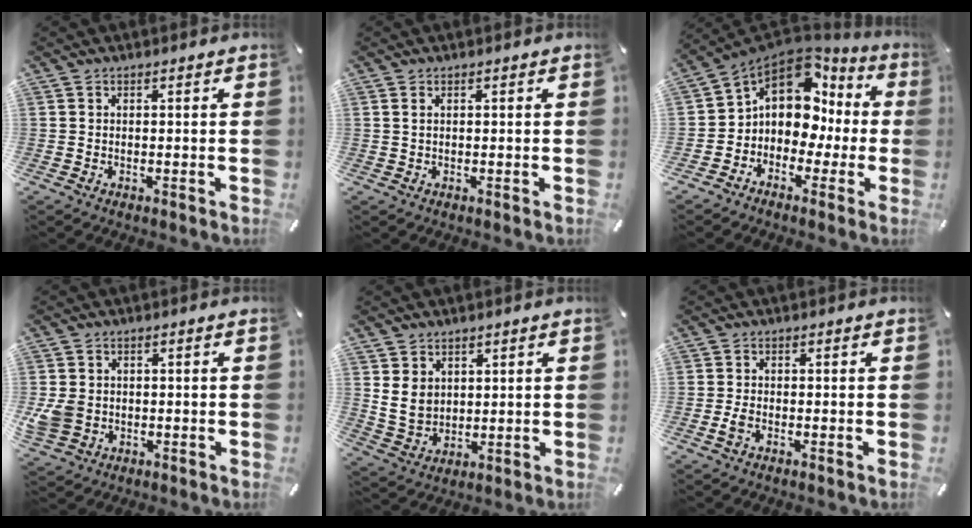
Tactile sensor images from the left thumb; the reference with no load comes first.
{"total": 0.8, "force": [0.3, 0.3, 0.7], "torque": [-0.015, 0.001, 0.005]}
{"total": 11.1, "force": [2.7, 9.4, 5.4], "torque": [-0.107, -0.021, 0.050]}
{"total": 5.6, "force": [-0.5, 4.9, 2.7], "torque": [-0.061, 0.003, -0.009]}
{"total": 6.5, "force": [2.5, 5.6, 2.1], "torque": [-0.053, -0.002, 0.048]}
{"total": 2.0, "force": [-0.8, 1.0, 1.5], "torque": [-0.042, -0.003, -0.018]}